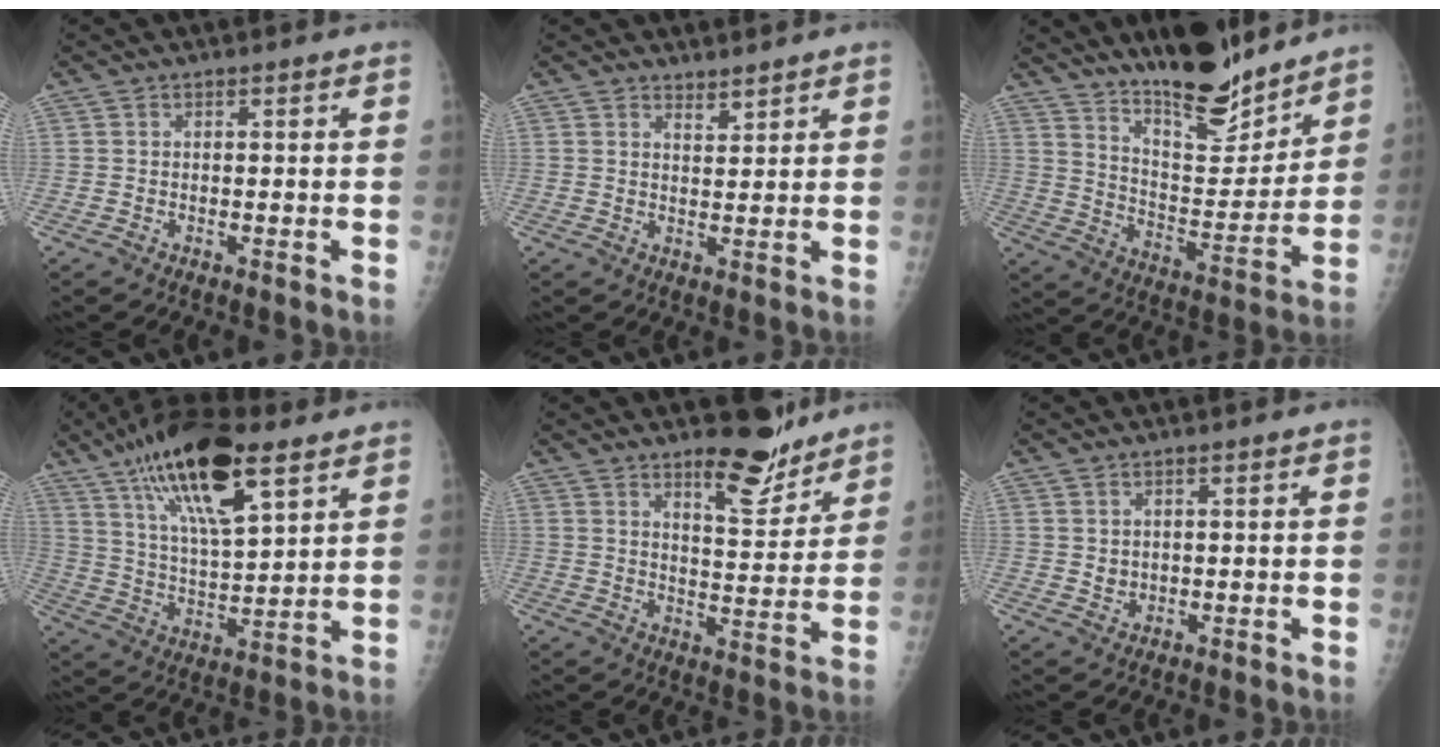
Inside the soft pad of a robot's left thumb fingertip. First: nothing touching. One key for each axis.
{"total": 2.3, "fx": 2.1, "fy": 0.7, "fz": 0.6, "tx": 0.004, "ty": -0.019, "tz": 0.035}
{"total": 17.6, "fx": 14.6, "fy": 4.8, "fz": 8.6, "tx": -0.096, "ty": -0.109, "tz": 0.245}
{"total": 19.8, "fx": 11.3, "fy": 6.6, "fz": 14.9, "tx": -0.244, "ty": -0.035, "tz": 0.203}
{"total": 10.3, "fx": 8.0, "fy": 3.4, "fz": 5.5, "tx": -0.056, "ty": -0.067, "tz": 0.128}
{"total": 2.2, "fx": 1.2, "fy": 1.5, "fz": 1.0, "tx": -0.009, "ty": -0.010, "tz": 0.026}